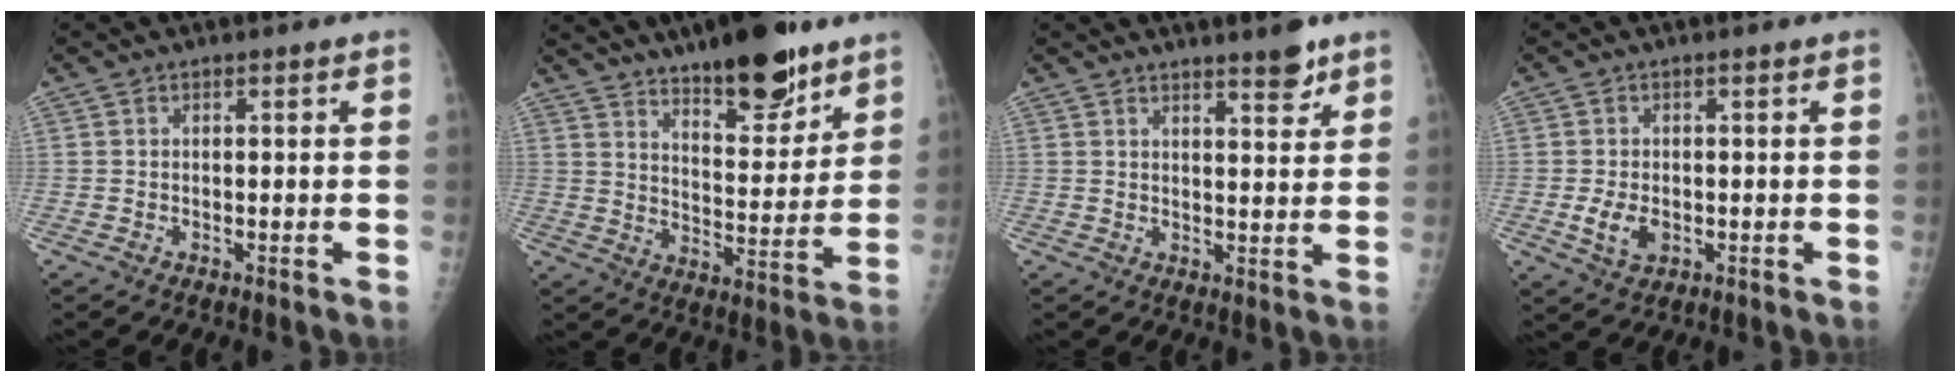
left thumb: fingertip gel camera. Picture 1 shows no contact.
{"total": 16.6, "force": [11.8, 5.4, 10.4], "torque": [-0.119, -0.072, 0.188]}
{"total": 4.6, "force": [3.6, 1.0, 2.8], "torque": [-0.029, -0.028, 0.050]}
{"total": 4.2, "force": [-0.8, 2.7, 3.1], "torque": [-0.057, -0.005, -0.009]}